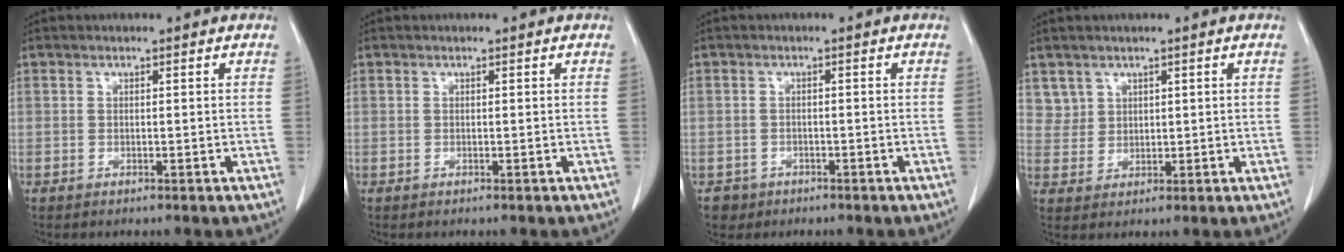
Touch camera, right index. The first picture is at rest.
{"total": 0.0}
{"total": 2.4, "force": [-1.2, 2.1, -0.3], "torque": [0.005, 0.010, -0.018]}
{"total": 3.6, "force": [2.2, 2.8, -0.2], "torque": [0.016, 0.001, 0.044]}